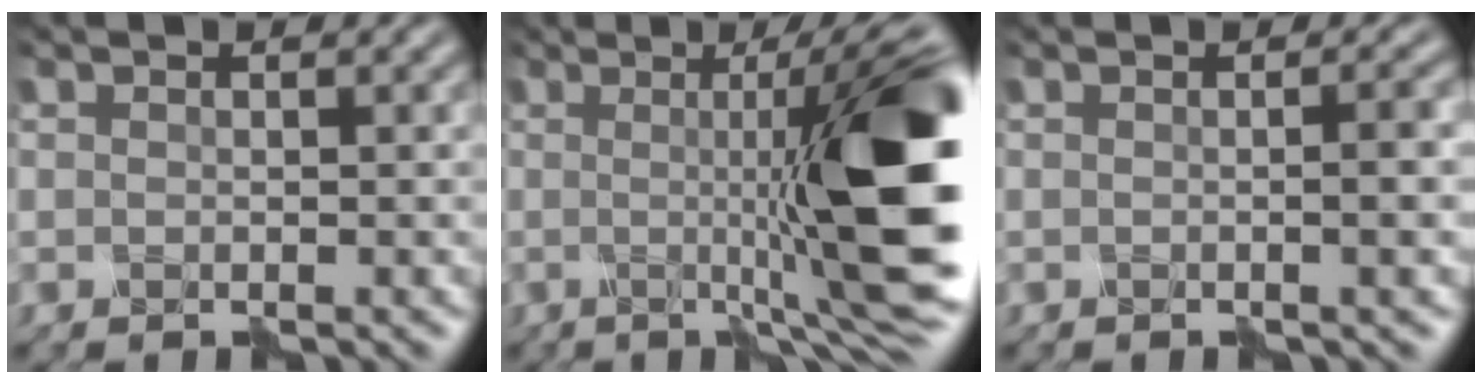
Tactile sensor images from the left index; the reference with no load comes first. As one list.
[{"total": 14.3, "force": [0.0, 3.1, 14.0], "torque": [-0.153, -0.005, 0.004]}, {"total": 2.9, "force": [-0.1, 0.9, 2.8], "torque": [-0.022, 0.005, -0.005]}]